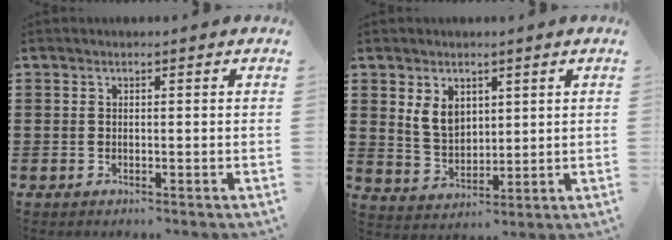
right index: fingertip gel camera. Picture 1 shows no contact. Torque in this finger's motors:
{"motor_torque": [0.44, 0.74, 0.46, 0.09]}